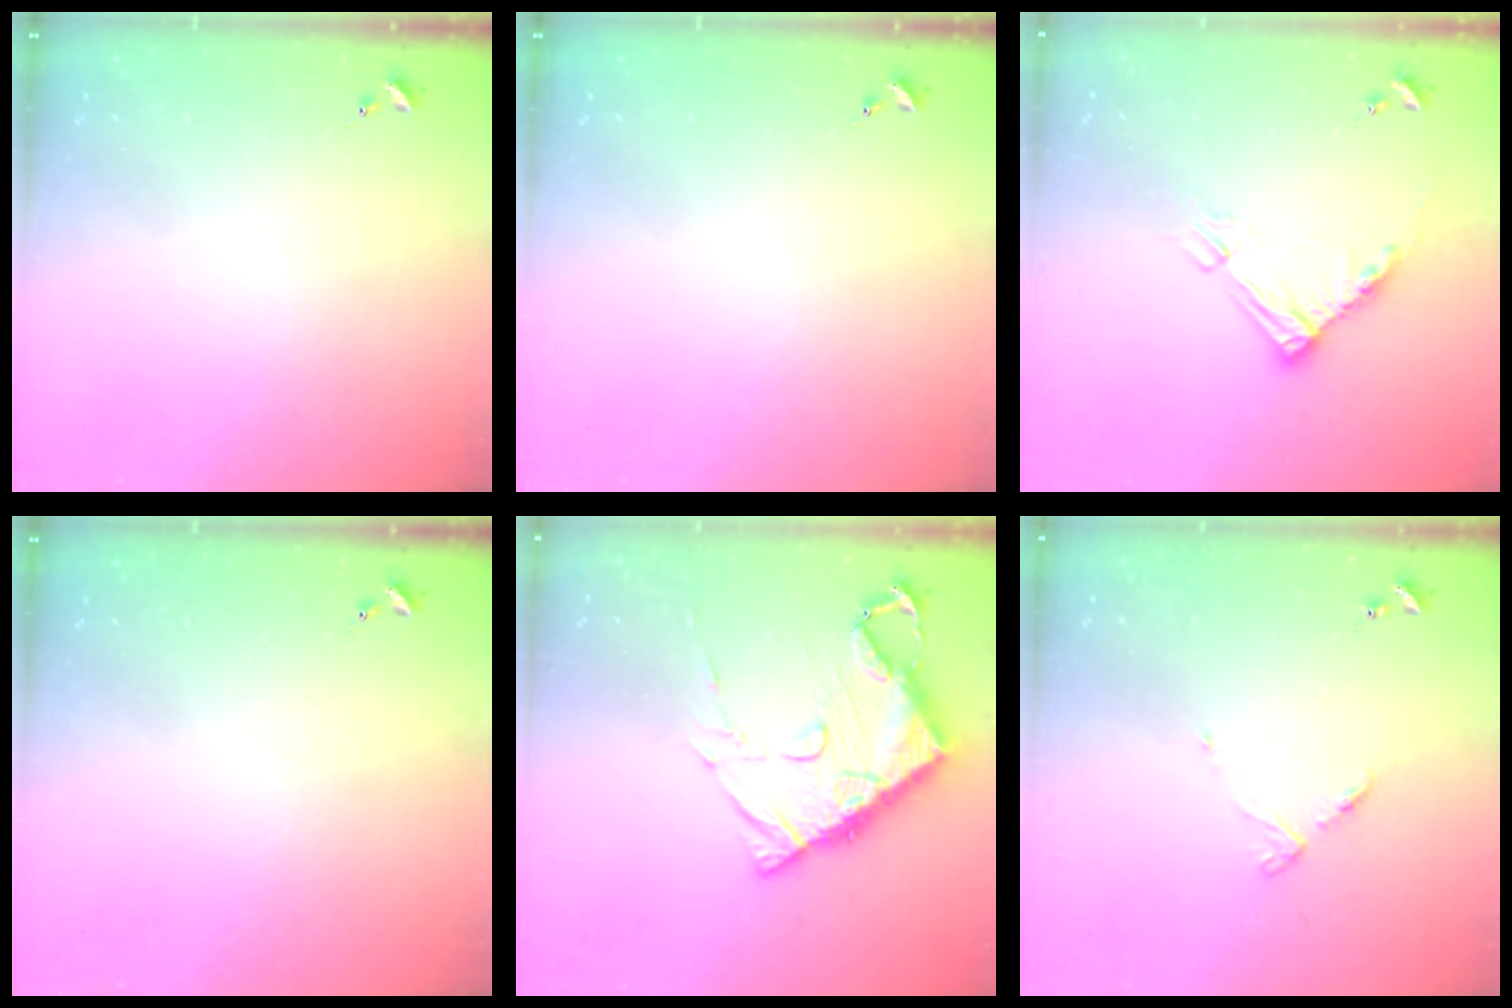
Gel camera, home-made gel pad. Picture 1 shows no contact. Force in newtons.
{"total": 0.0}
{"total": 10.5, "press": 10.4, "slide": 1.2}
{"total": 0.0}
{"total": 14.3, "press": 14.2, "slide": 1.3}
{"total": 4.4, "press": 4.3, "slide": 0.5}